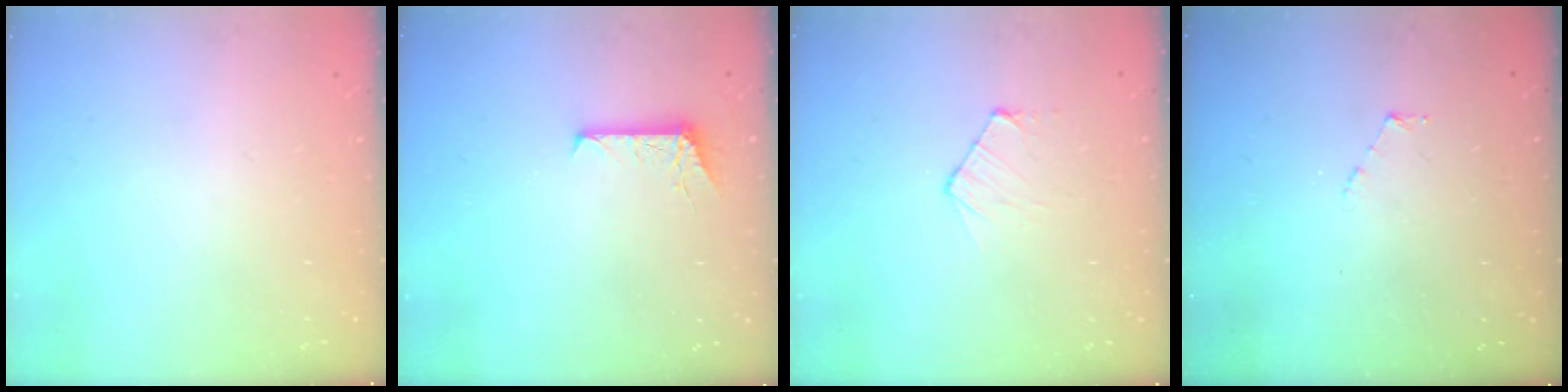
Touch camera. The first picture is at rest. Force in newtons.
{"total": 5.9, "press": 5.9, "slide": 0.6}
{"total": 4.8, "press": 4.7, "slide": 0.5}
{"total": 2.9, "press": 2.9, "slide": 0.3}